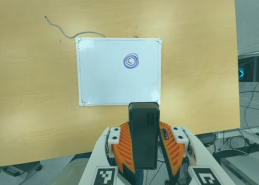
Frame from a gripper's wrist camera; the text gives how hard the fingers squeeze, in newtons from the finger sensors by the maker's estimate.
{"total": 10.0, "left": 8.2, "right": 11.9}